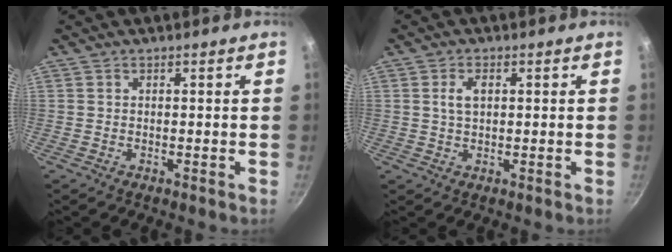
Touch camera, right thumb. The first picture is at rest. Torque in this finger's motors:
{"motor_torque": [0.14, 1.23, 0.39, 0.44, 0.00]}